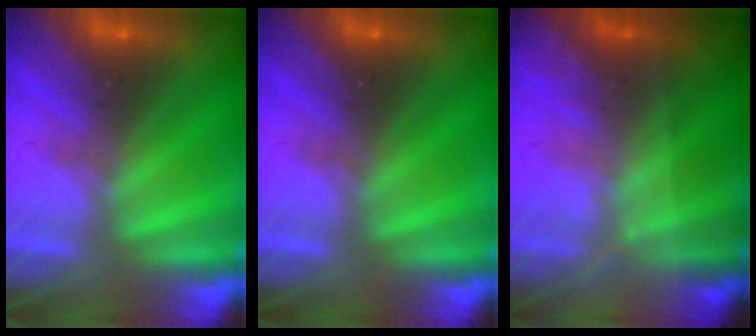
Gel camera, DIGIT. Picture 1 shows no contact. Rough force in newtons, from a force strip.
{"total": 0.0}
{"total": 1.7}